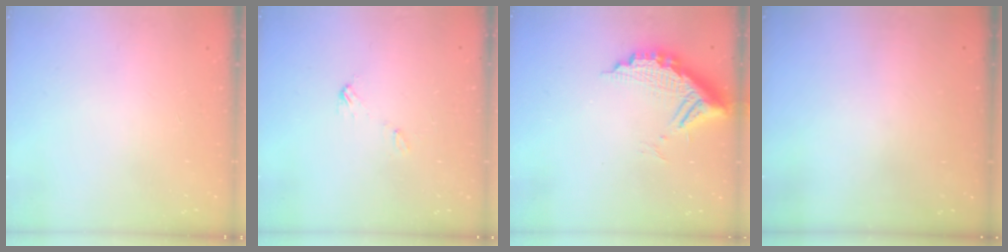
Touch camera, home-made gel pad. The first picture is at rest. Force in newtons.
{"total": 4.0, "press": 4.0, "slide": 0.3}
{"total": 11.1, "press": 11.1, "slide": 0.8}
{"total": 2.9, "press": 2.9, "slide": 0.3}